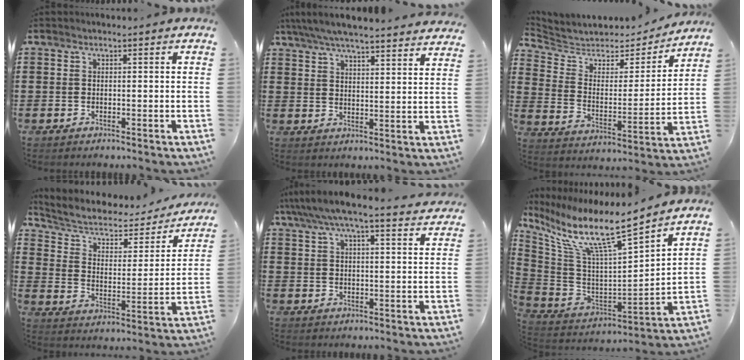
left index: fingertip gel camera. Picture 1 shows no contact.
{"total": 5.8, "force": [5.5, 0.0, 2.0], "torque": [-0.059, -0.027, 0.097]}
{"total": 5.1, "force": [4.6, 2.0, 0.9], "torque": [-0.050, -0.033, 0.073]}
{"total": 5.0, "force": [3.2, 2.7, 2.7], "torque": [-0.070, -0.018, 0.048]}
{"total": 5.9, "force": [5.2, 0.5, 2.8], "torque": [-0.071, -0.019, 0.090]}
{"total": 10.7, "force": [7.8, 1.0, 7.3], "torque": [-0.169, -0.061, 0.126]}